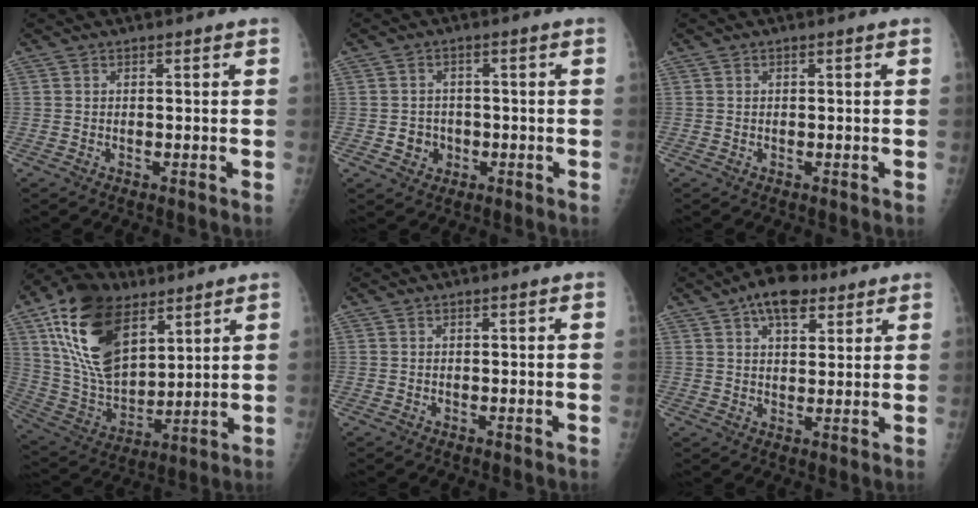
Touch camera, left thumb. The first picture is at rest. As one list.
[{"total": 3.7, "force": [-0.9, 3.4, 1.2], "torque": [0.008, 0.009, -0.011]}, {"total": 0.0}, {"total": 22.7, "force": [10.8, 12.8, 15.4], "torque": [-0.265, -0.033, 0.202]}, {"total": 0.0}, {"total": 9.5, "force": [5.6, 5.0, 5.8], "torque": [-0.067, -0.005, 0.088]}]